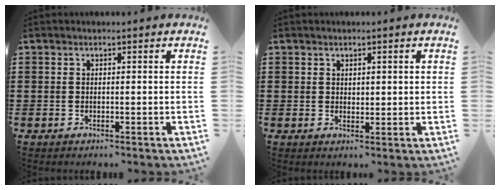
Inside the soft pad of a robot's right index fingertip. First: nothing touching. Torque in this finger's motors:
{"motor_torque": [-0.16, 0.15, 0.00, 0.00]}